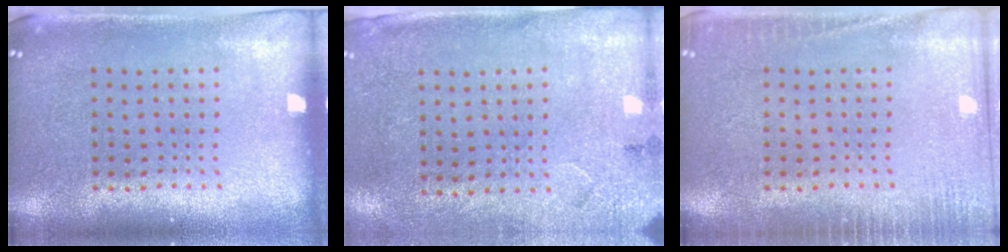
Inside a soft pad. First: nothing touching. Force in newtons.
{"total": 2.7, "press": 2.2, "slide": 1.5}
{"total": 2.4, "press": 2.4, "slide": 0.4}